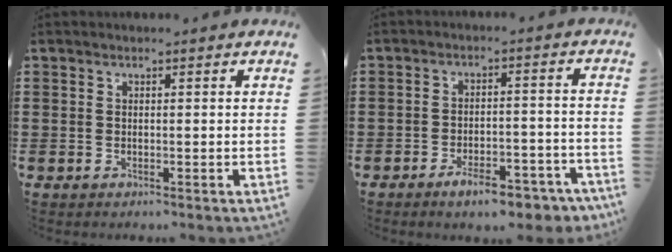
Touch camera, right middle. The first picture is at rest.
{"total": 6.8, "force": [-5.5, 1.6, 3.7], "torque": [-0.058, 0.003, -0.097]}